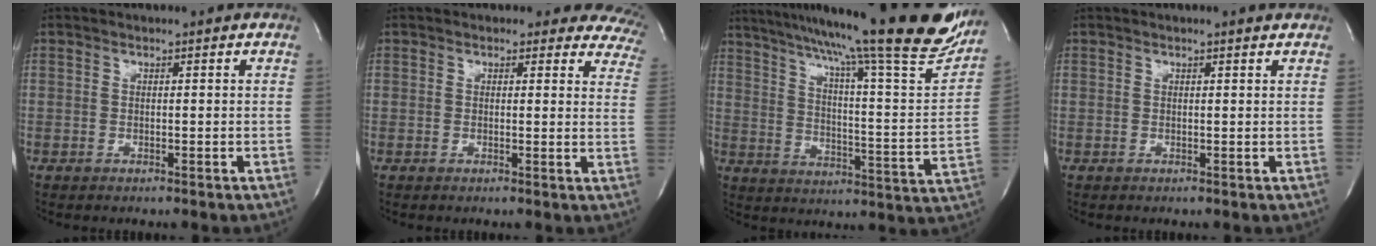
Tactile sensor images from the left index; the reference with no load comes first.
{"total": 10.9, "force": [9.8, 4.5, 1.9], "torque": [0.029, -0.035, 0.060]}
{"total": 28.5, "force": [23.5, 0.8, 16.2], "torque": [-0.257, -0.053, 0.312]}
{"total": 1.0, "force": [0.8, -0.1, 0.6], "torque": [-0.014, 0.002, 0.011]}